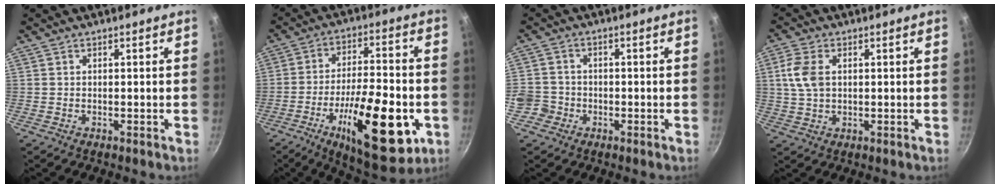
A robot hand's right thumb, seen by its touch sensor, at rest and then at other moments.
{"total": 23.0, "force": [-7.7, 8.6, 19.9], "torque": [-0.285, 0.018, -0.111]}
{"total": 5.8, "force": [-2.4, 5.1, 1.3], "torque": [-0.010, 0.030, -0.048]}
{"total": 6.7, "force": [1.3, 4.4, 4.9], "torque": [-0.095, 0.003, 0.023]}